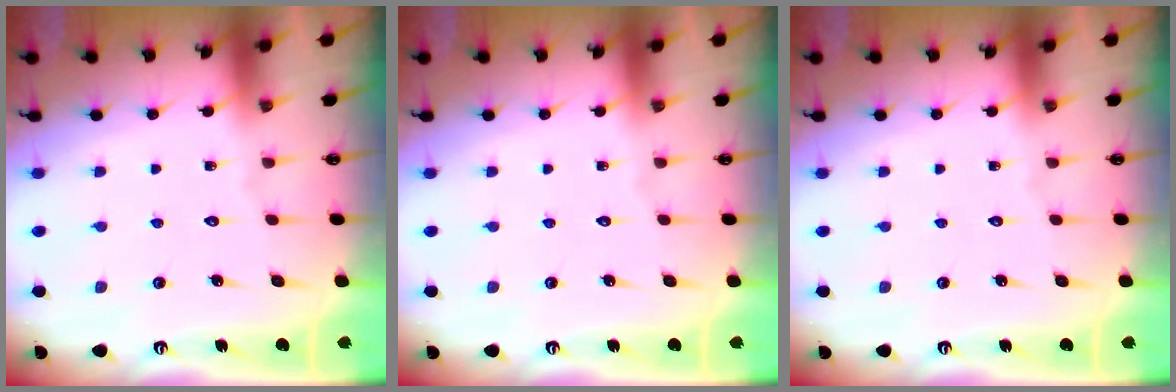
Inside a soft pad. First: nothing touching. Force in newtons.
{"total": 0.0}
{"total": 0.0}